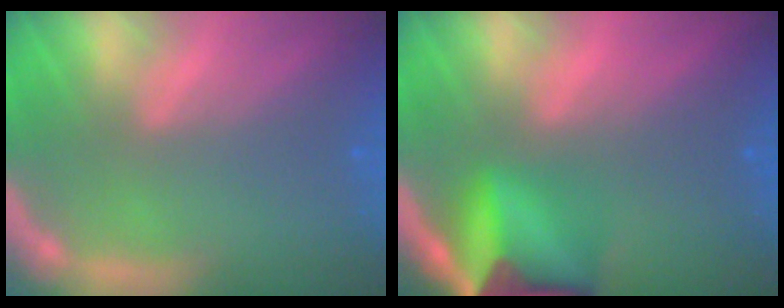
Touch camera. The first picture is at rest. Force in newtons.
{"total": 9.0}